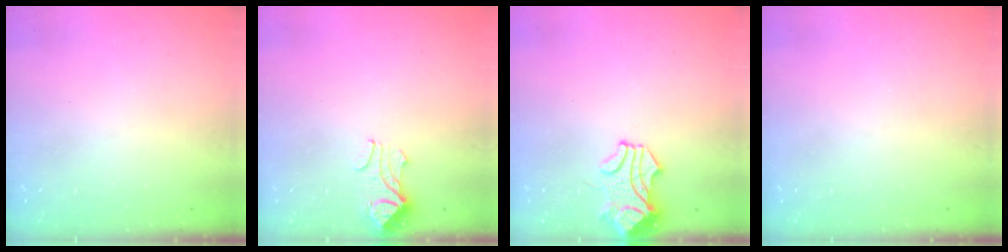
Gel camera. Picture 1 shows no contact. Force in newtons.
{"total": 1.2, "press": 0.6, "slide": 1.0}
{"total": 1.7, "press": 1.5, "slide": 0.8}
{"total": 0.0}